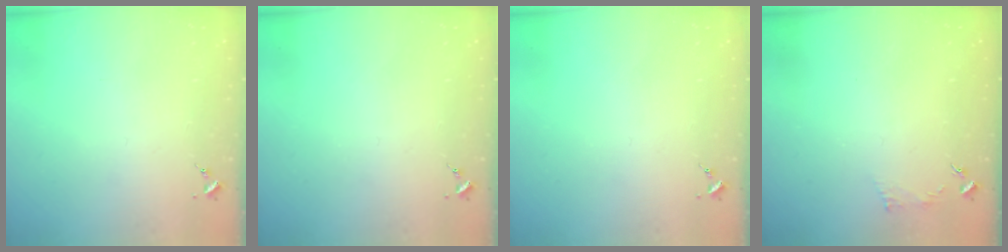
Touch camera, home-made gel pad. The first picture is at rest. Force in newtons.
{"total": 0.0}
{"total": 0.0}
{"total": 3.4, "press": 3.3, "slide": 0.5}